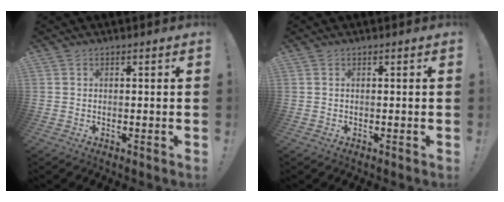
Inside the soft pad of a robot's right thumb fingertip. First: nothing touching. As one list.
[{"total": 0.0}]